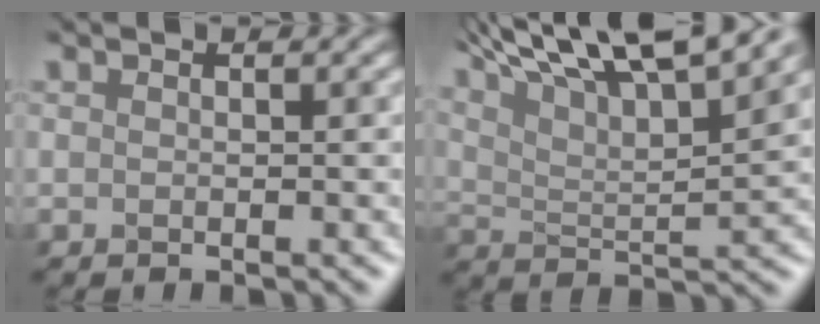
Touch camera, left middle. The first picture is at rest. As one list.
[{"total": 15.4, "force": [10.9, 4.6, 9.9], "torque": [-0.199, 0.046, 0.165]}]